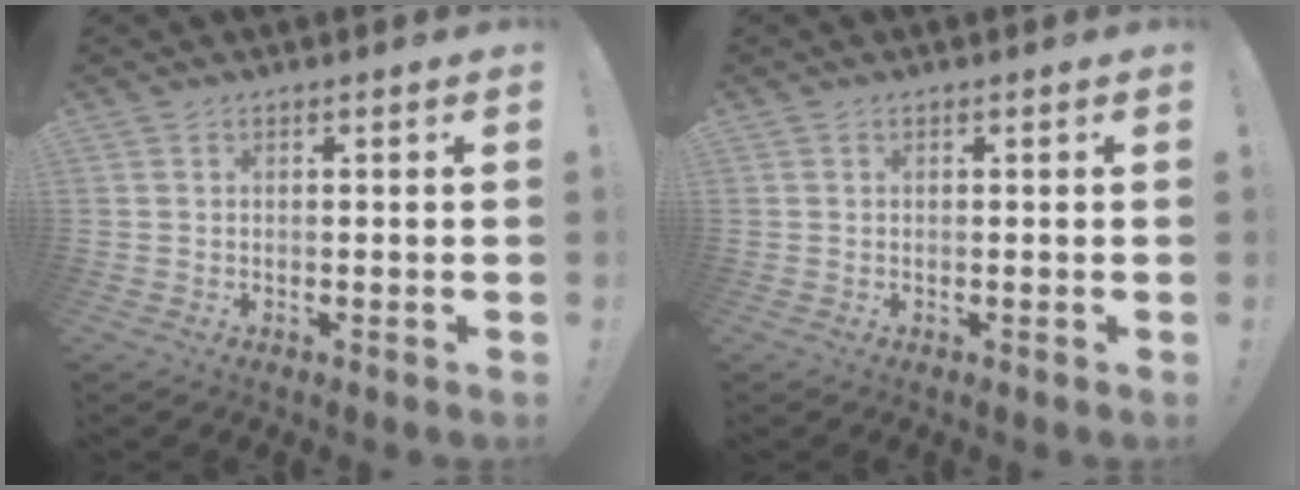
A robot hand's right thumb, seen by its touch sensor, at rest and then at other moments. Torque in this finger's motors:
{"motor_torque": [-0.09, -0.21, 0.07, 0.05, -0.08]}